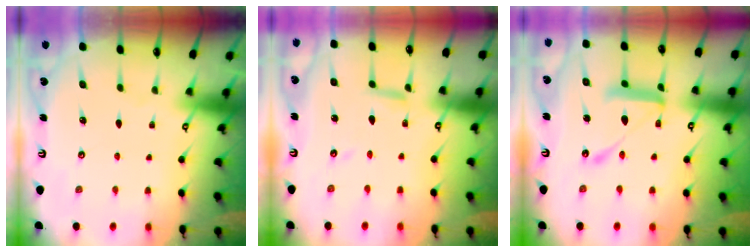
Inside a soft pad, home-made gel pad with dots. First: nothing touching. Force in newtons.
{"total": 5.0, "press": 5.0, "slide": 0.3}
{"total": 13.1, "press": 13.0, "slide": 1.3}